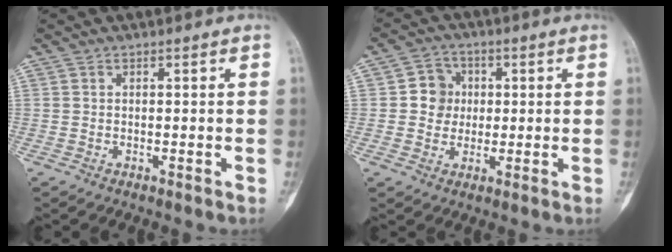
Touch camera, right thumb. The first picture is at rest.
{"total": 6.1, "force": [0.5, 5.6, 2.2], "torque": [0.000, 0.008, 0.002]}